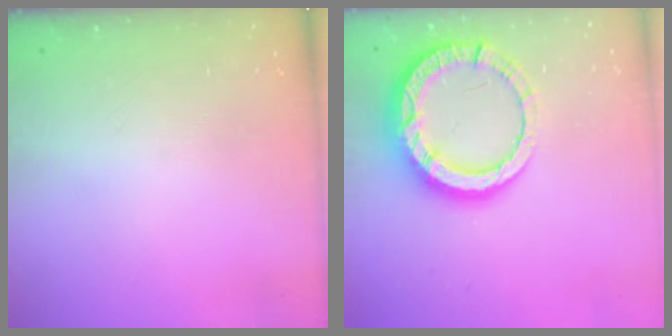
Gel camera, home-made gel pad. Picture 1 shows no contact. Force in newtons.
{"total": 13.9, "press": 13.8, "slide": 1.5}